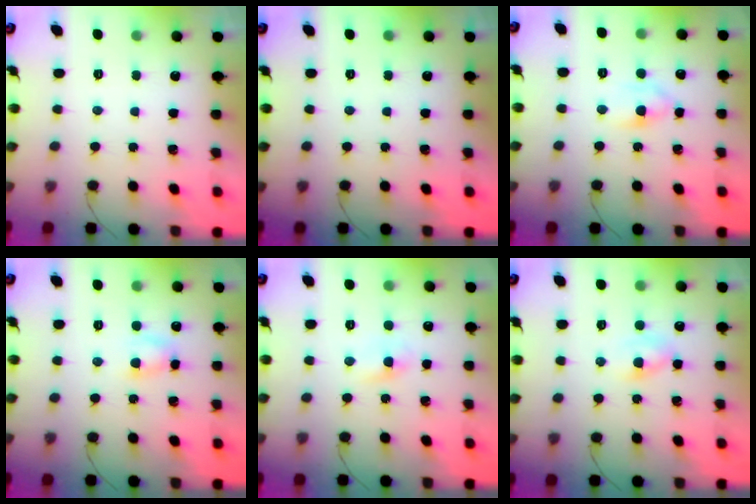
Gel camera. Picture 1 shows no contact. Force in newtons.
{"total": 0.0}
{"total": 4.3, "press": 4.0, "slide": 1.5}
{"total": 3.9, "press": 3.7, "slide": 1.1}
{"total": 2.0, "press": 1.8, "slide": 1.0}
{"total": 2.4, "press": 2.2, "slide": 1.0}